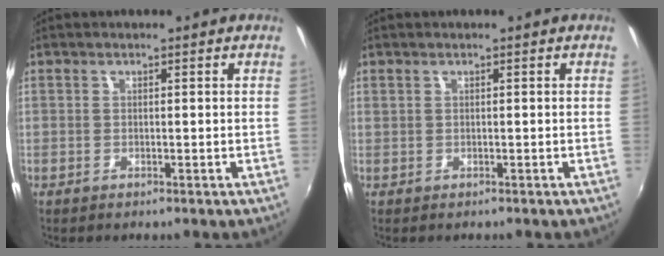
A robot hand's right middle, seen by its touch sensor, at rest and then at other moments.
{"total": 0.0}